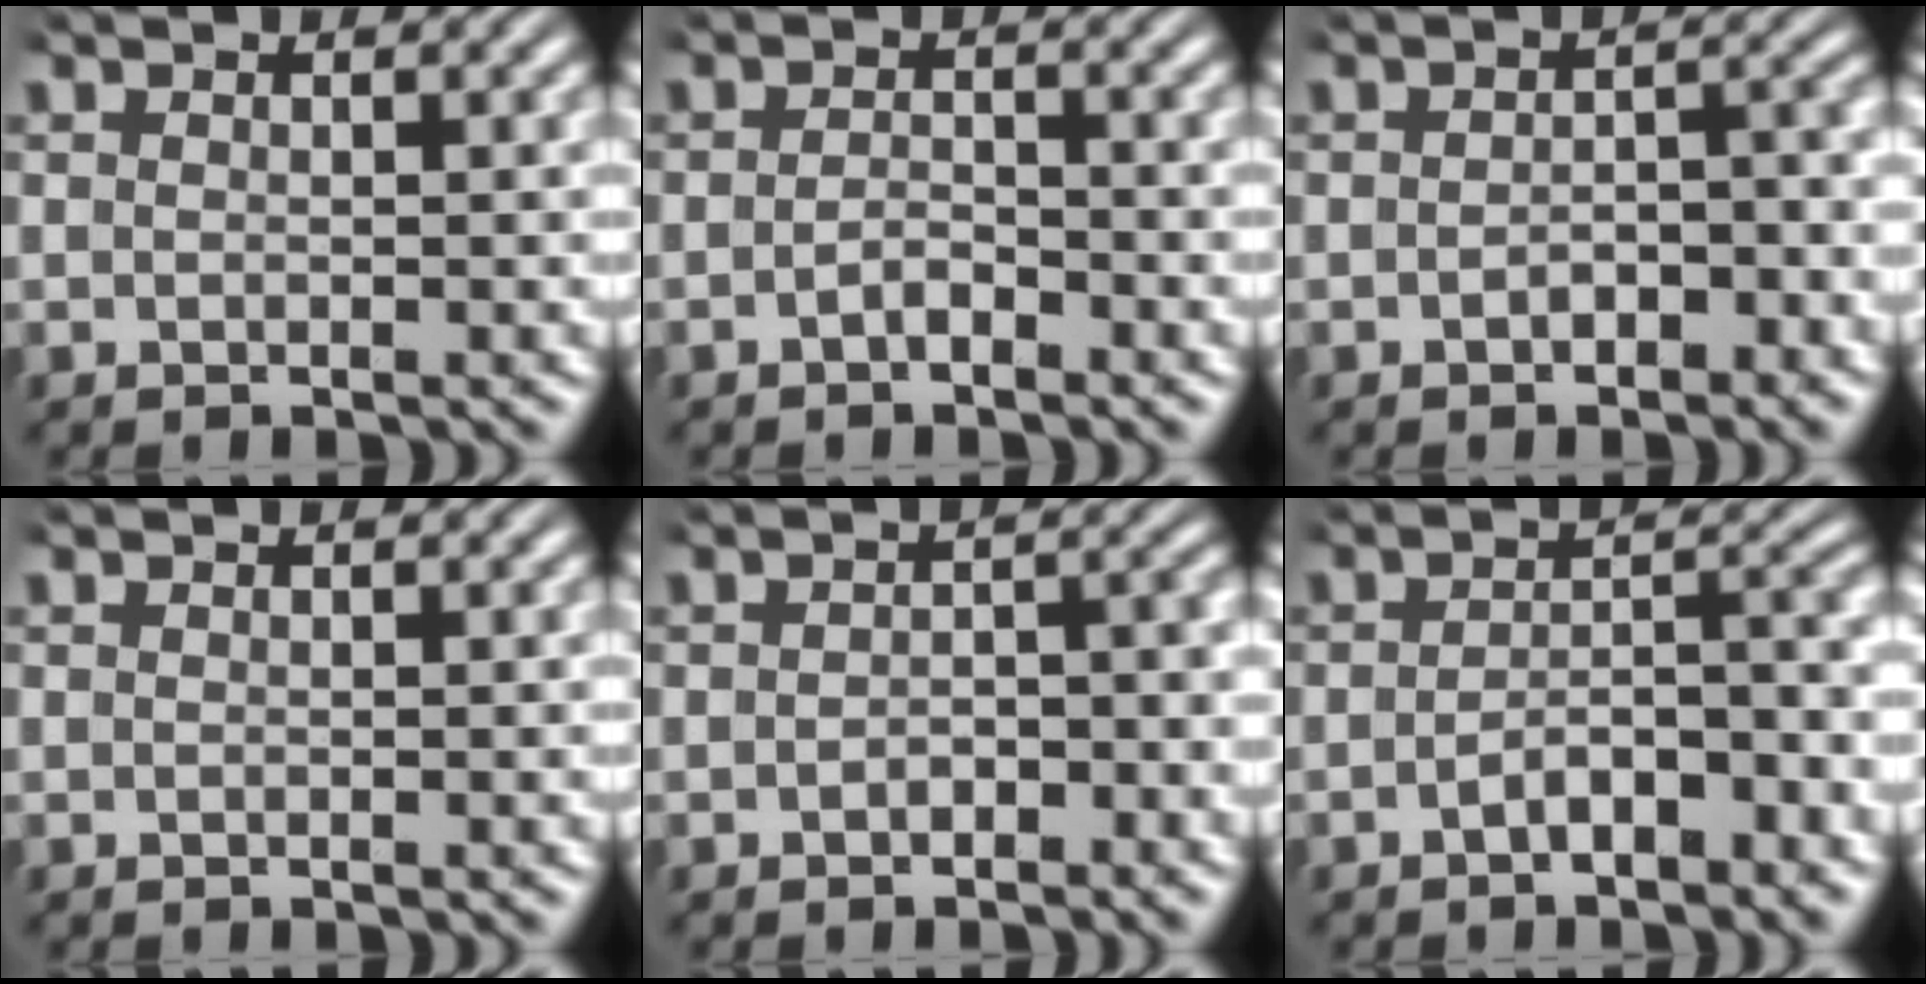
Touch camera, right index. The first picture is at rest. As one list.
[{"total": 1.6, "force": [-1.4, 0.5, 0.7], "torque": [-0.009, -0.005, -0.026]}, {"total": 2.1, "force": [-1.5, 1.0, 1.2], "torque": [-0.009, 0.000, -0.026]}, {"total": 0.0}, {"total": 1.8, "force": [-1.3, 0.8, 1.0], "torque": [-0.002, 0.001, -0.023]}, {"total": 3.8, "force": [-2.8, 1.1, 2.3], "torque": [-0.026, -0.006, -0.042]}]